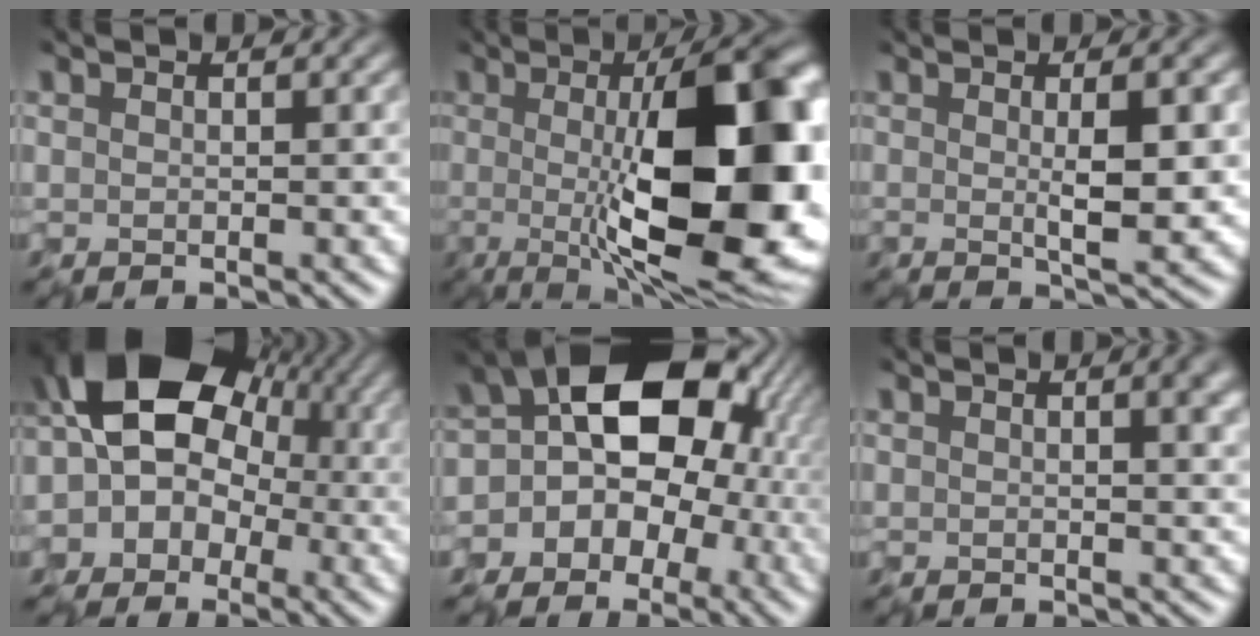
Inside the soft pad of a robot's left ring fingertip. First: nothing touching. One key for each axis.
{"total": 15.4, "fx": -0.8, "fy": 4.4, "fz": 14.7, "tx": -0.170, "ty": 0.003, "tz": -0.020}
{"total": 3.8, "fx": -0.1, "fy": 0.1, "fz": 3.8, "tx": -0.059, "ty": -0.007, "tz": -0.001}
{"total": 12.7, "fx": 0.8, "fy": 10.9, "fz": 6.4, "tx": -0.089, "ty": 0.020, "tz": -0.030}
{"total": 13.8, "fx": -0.4, "fy": 11.1, "fz": 8.2, "tx": -0.092, "ty": 0.010, "tz": -0.048}
{"total": 2.5, "fx": 1.2, "fy": 0.8, "fz": 2.0, "tx": -0.034, "ty": -0.001, "tz": 0.025}